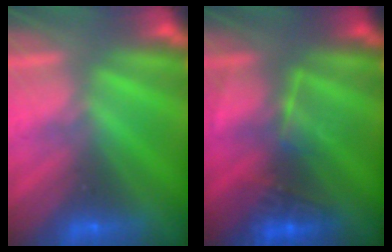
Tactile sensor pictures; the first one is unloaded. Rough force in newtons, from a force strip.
{"total": 2.7}